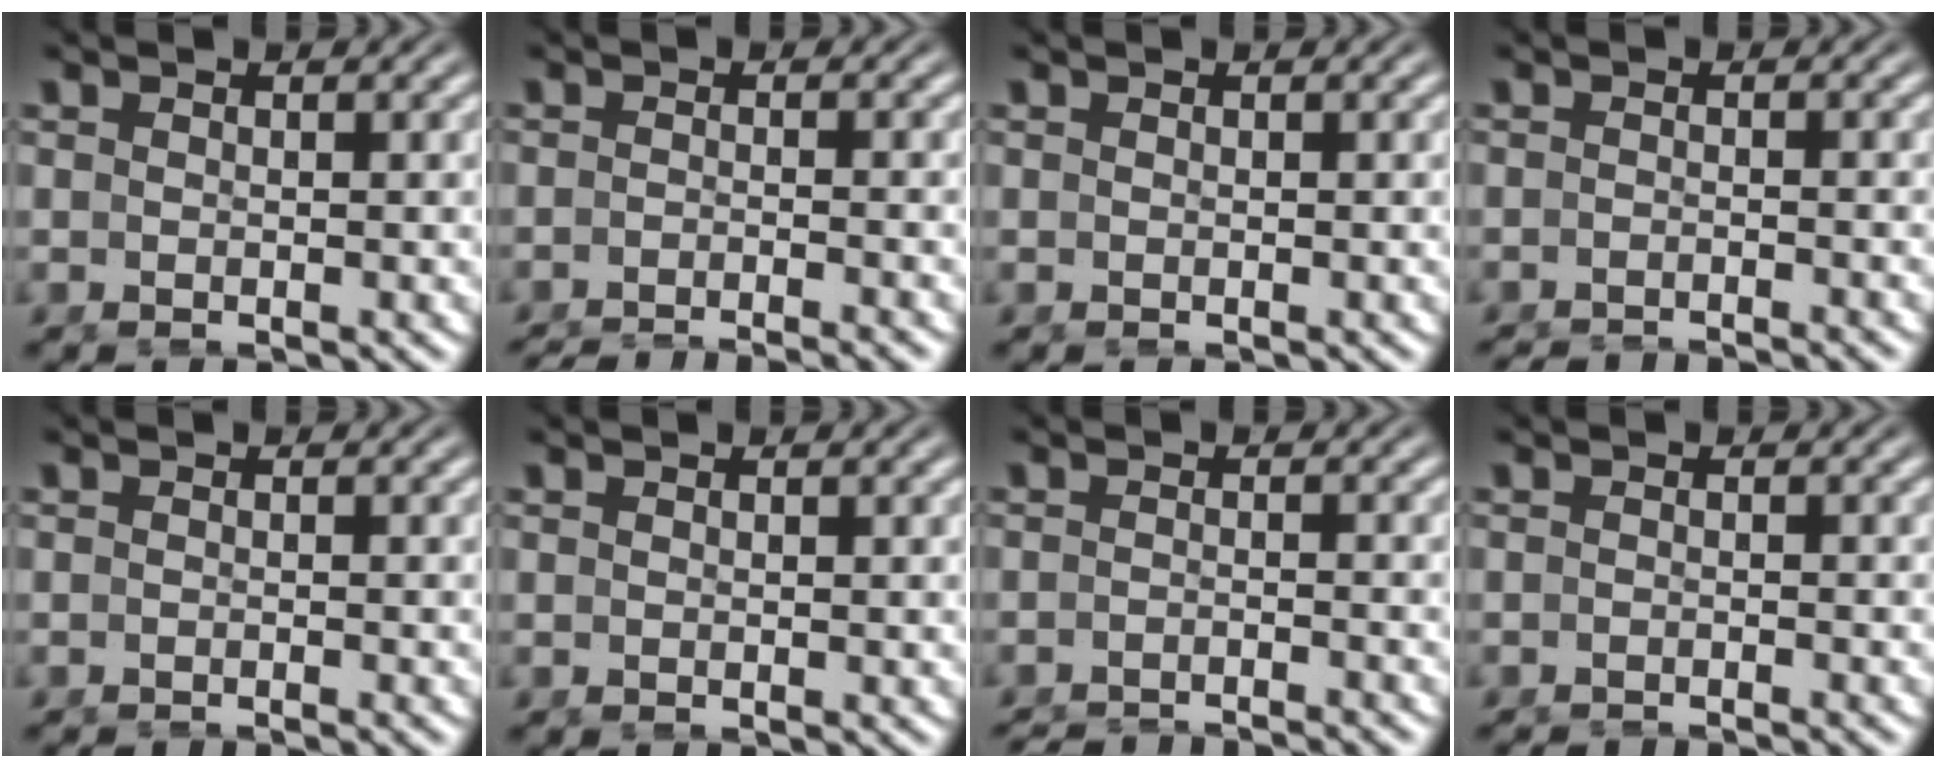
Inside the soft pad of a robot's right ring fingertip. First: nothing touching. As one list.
[{"total": 6.1, "force": [-6.0, 0.6, 1.0], "torque": [0.000, -0.014, -0.090]}, {"total": 0.0}, {"total": 3.8, "force": [-3.8, -0.1, 0.1], "torque": [0.002, -0.016, -0.056]}, {"total": 1.6, "force": [-1.5, -0.3, 0.2], "torque": [-0.002, -0.008, -0.019]}, {"total": 0.0}, {"total": 4.9, "force": [-4.9, 0.2, 0.3], "torque": [0.002, -0.018, -0.072]}, {"total": 2.5, "force": [-2.5, -0.3, 0.1], "torque": [-0.001, -0.013, -0.035]}]